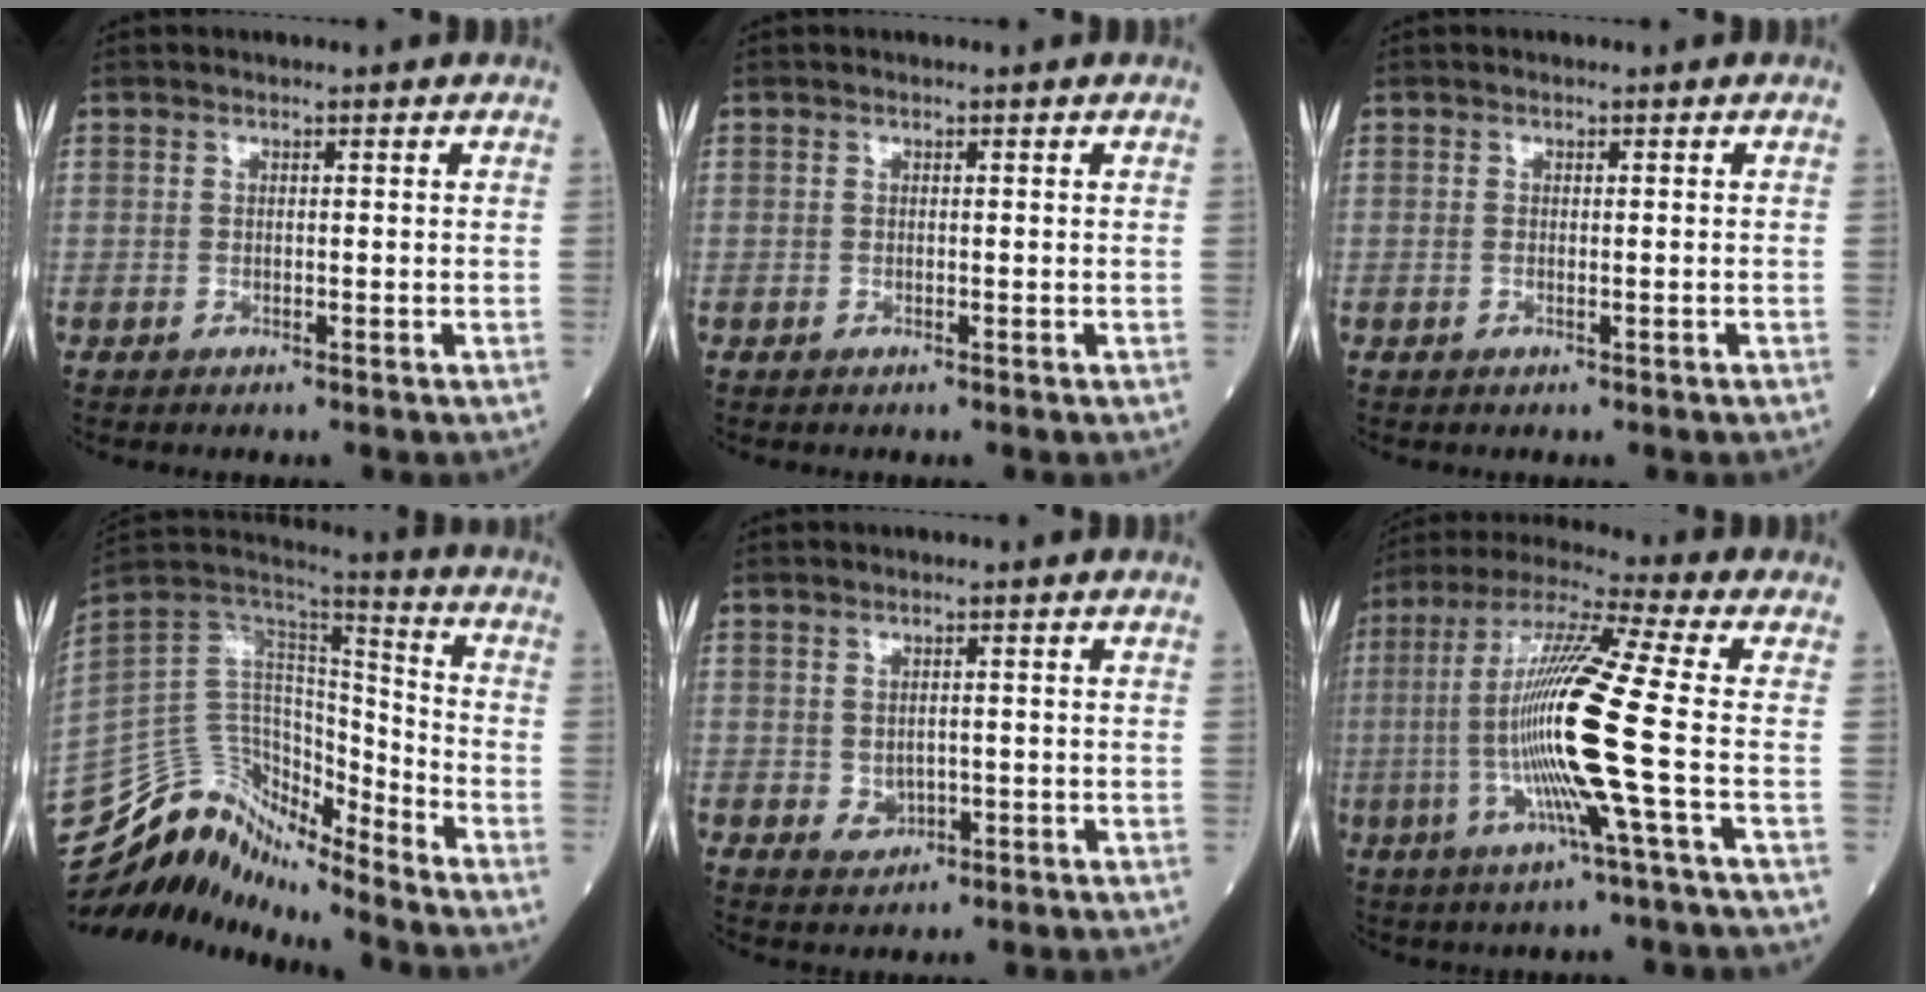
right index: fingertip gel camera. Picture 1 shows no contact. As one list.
[{"total": 0.0}, {"total": 0.5, "force": [-0.2, 0.1, 0.5], "torque": [-0.014, -0.002, 0.000]}, {"total": 12.1, "force": [-11.2, 4.3, 0.8], "torque": [-0.015, 0.113, -0.207]}, {"total": 2.2, "force": [-0.4, 1.8, 1.3], "torque": [-0.021, -0.001, 0.003]}, {"total": 16.3, "force": [-2.7, -1.4, 16.0], "torque": [-0.319, -0.006, -0.066]}]